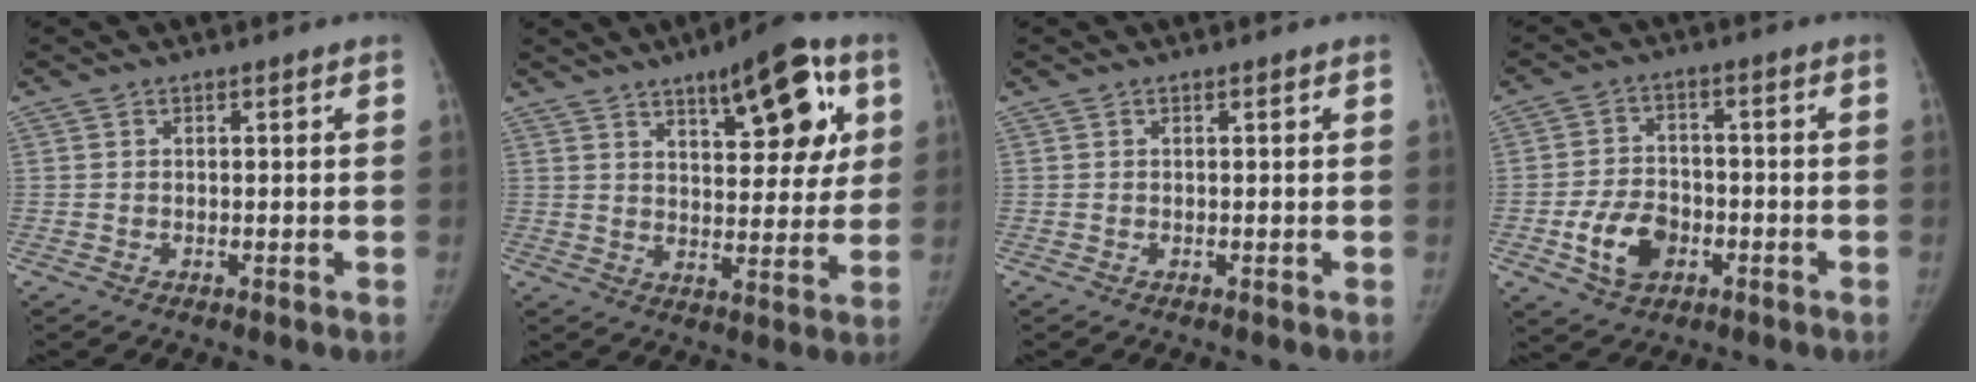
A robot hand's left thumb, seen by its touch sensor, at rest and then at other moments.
{"total": 15.3, "force": [7.1, 5.9, 12.2], "torque": [-0.124, -0.018, 0.098]}
{"total": 0.0}
{"total": 9.2, "force": [-3.4, 6.6, 5.3], "torque": [-0.078, 0.019, -0.058]}